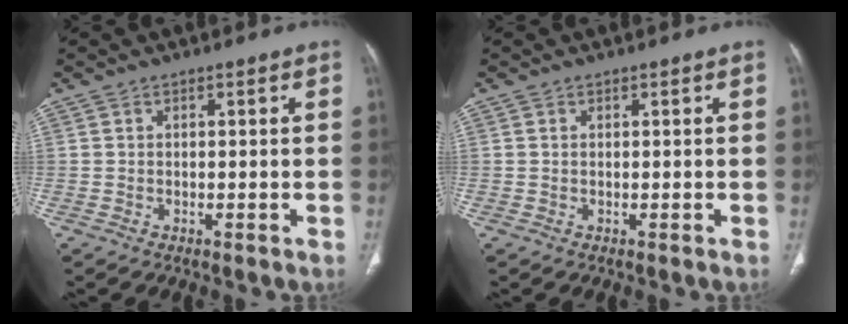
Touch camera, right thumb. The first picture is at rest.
{"total": 0.0}